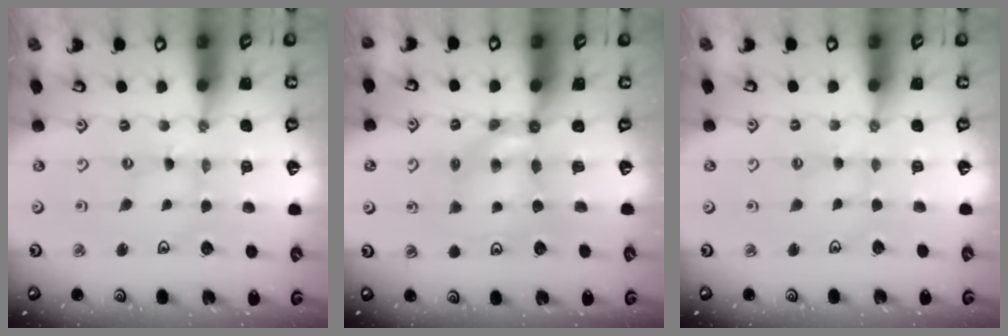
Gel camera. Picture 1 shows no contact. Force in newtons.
{"total": 5.6, "press": 5.6, "slide": 0.2}
{"total": 1.9, "press": 1.8, "slide": 0.4}